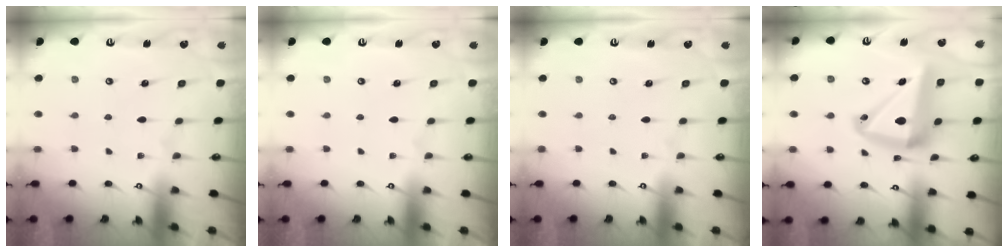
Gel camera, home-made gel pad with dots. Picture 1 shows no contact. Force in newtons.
{"total": 0.0}
{"total": 0.0}
{"total": 16.6, "press": 16.4, "slide": 2.2}